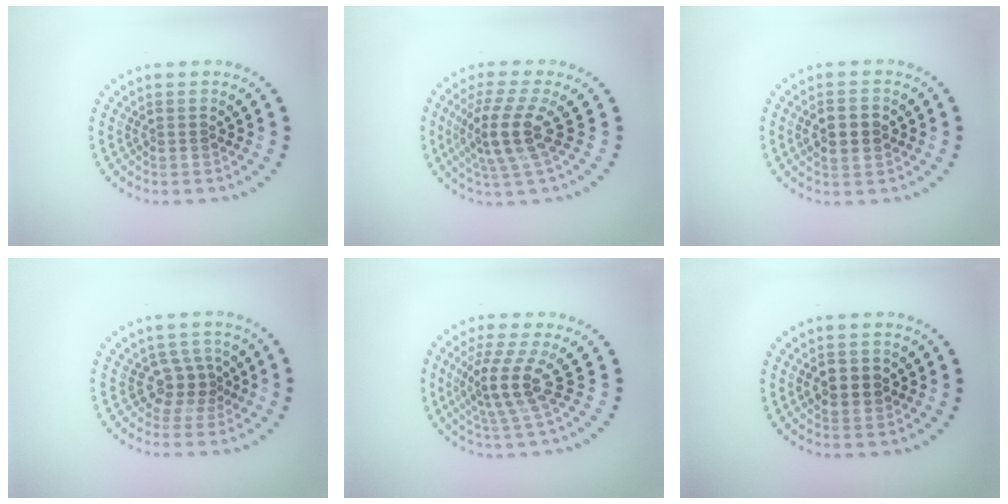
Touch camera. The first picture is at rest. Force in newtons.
{"total": 4.2, "press": 3.1, "slide": 2.8}
{"total": 2.8, "press": 2.8, "slide": 0.1}
{"total": 2.5, "press": 1.8, "slide": 1.7}
{"total": 3.7, "press": 2.7, "slide": 2.6}
{"total": 2.7, "press": 2.7, "slide": 0.5}